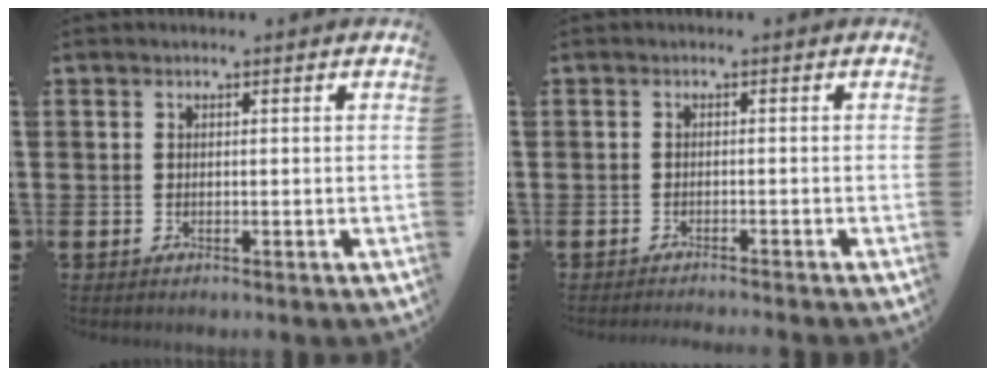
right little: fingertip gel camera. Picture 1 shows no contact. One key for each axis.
{"total": 0.9, "fx": -0.9, "fy": -0.3, "fz": 0.1, "tx": 0.000, "ty": 0.000, "tz": -0.018}